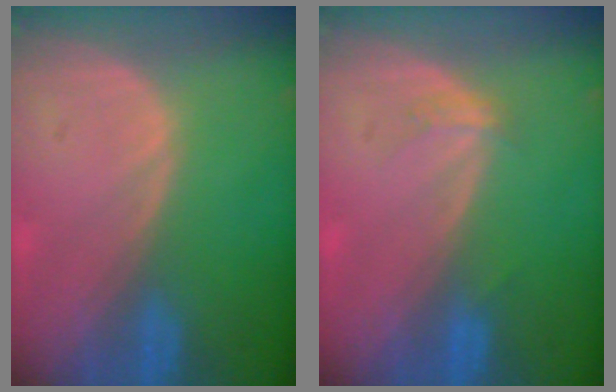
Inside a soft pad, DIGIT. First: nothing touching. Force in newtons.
{"total": 1.5, "press": 1.4, "slide": 0.3}